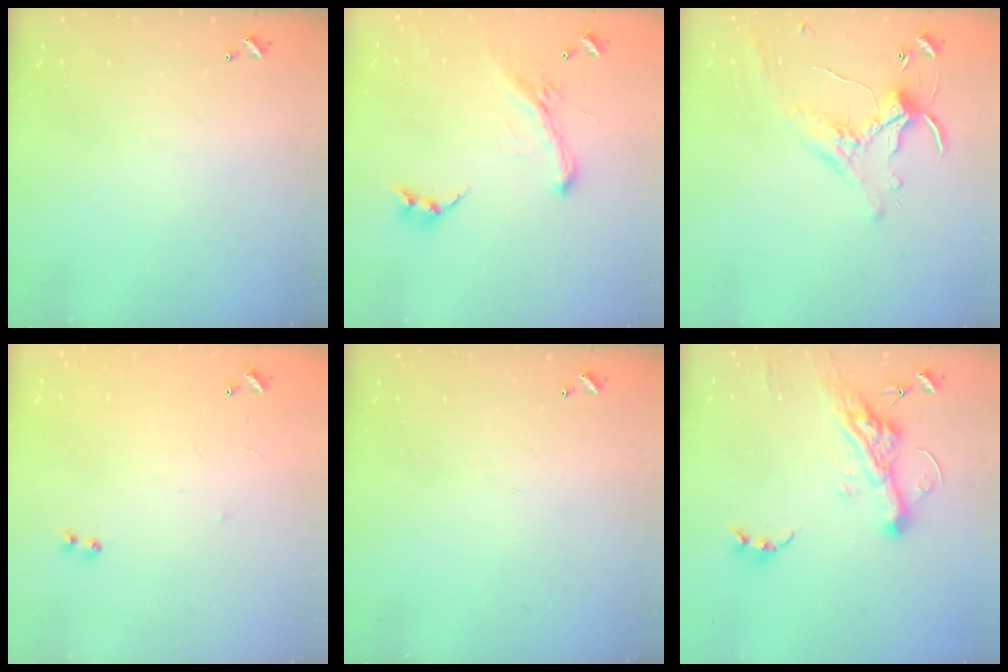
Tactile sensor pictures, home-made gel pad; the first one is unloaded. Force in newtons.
{"total": 2.5, "press": 2.0, "slide": 1.4}
{"total": 1.1, "press": 0.3, "slide": 1.0}
{"total": 6.4, "press": 6.4, "slide": 0.8}
{"total": 0.0}
{"total": 12.9, "press": 12.8, "slide": 1.9}